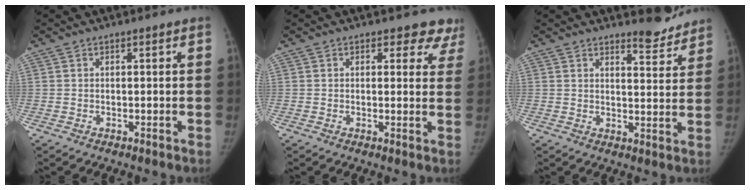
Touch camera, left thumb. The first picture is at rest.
{"total": 5.8, "force": [4.8, 3.1, 0.7], "torque": [0.046, -0.020, 0.031]}
{"total": 5.3, "force": [5.1, 1.1, 1.1], "torque": [0.002, -0.052, 0.070]}